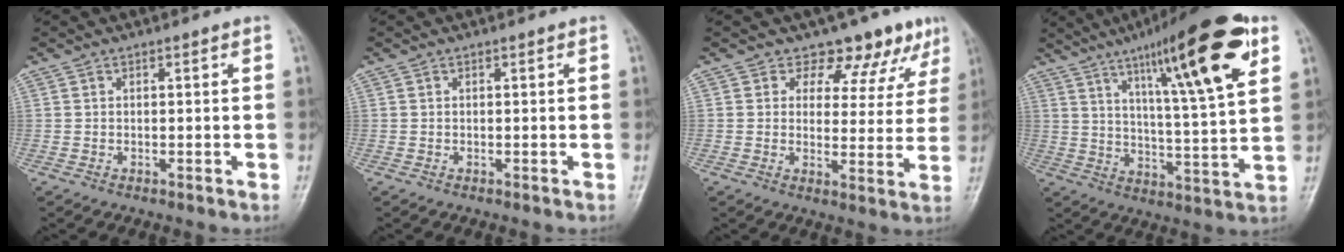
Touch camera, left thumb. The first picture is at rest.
{"total": 0.0}
{"total": 9.8, "force": [7.8, 5.6, 2.3], "torque": [0.019, -0.041, 0.079]}
{"total": 21.7, "force": [11.0, 3.7, 18.3], "torque": [-0.257, -0.033, 0.171]}